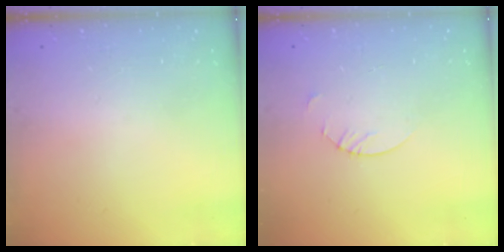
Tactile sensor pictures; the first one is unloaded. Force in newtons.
{"total": 1.8, "press": 1.8, "slide": 0.2}